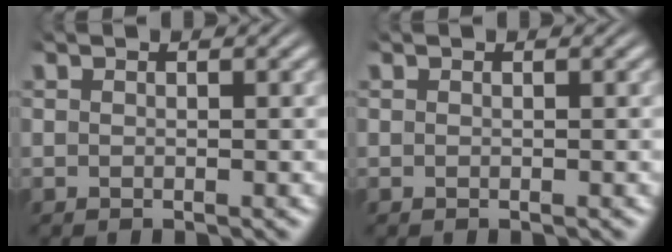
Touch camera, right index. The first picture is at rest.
{"total": 0.0}